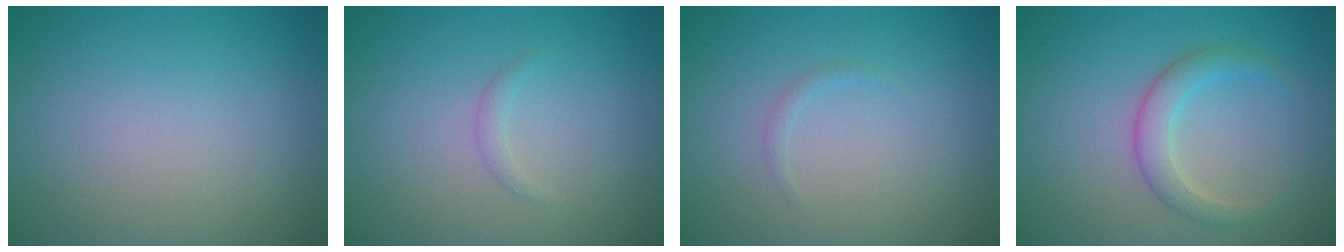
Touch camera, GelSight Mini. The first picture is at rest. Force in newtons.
{"total": 0.8, "press": 0.8, "slide": 0.1}
{"total": 0.6, "press": 0.6, "slide": 0.1}
{"total": 2.6, "press": 2.6, "slide": 0.1}